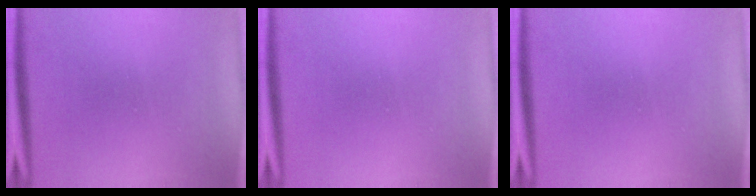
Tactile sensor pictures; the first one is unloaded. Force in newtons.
{"total": 0.0}
{"total": 0.0}